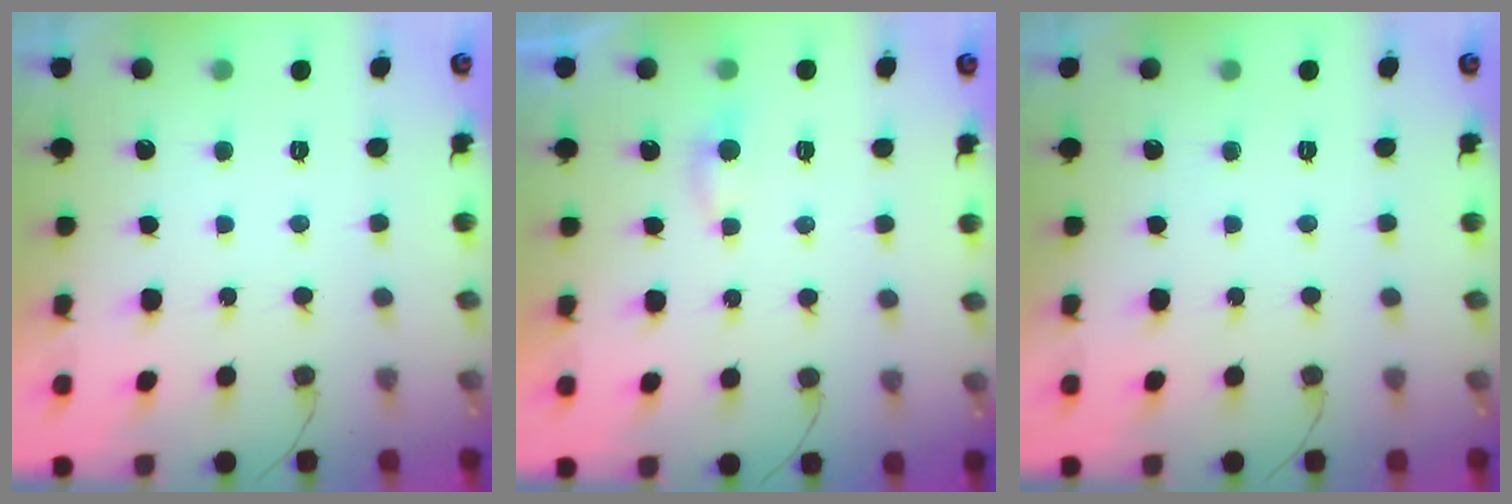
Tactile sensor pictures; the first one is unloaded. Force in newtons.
{"total": 2.3, "press": 2.3, "slide": 0.3}
{"total": 0.0}